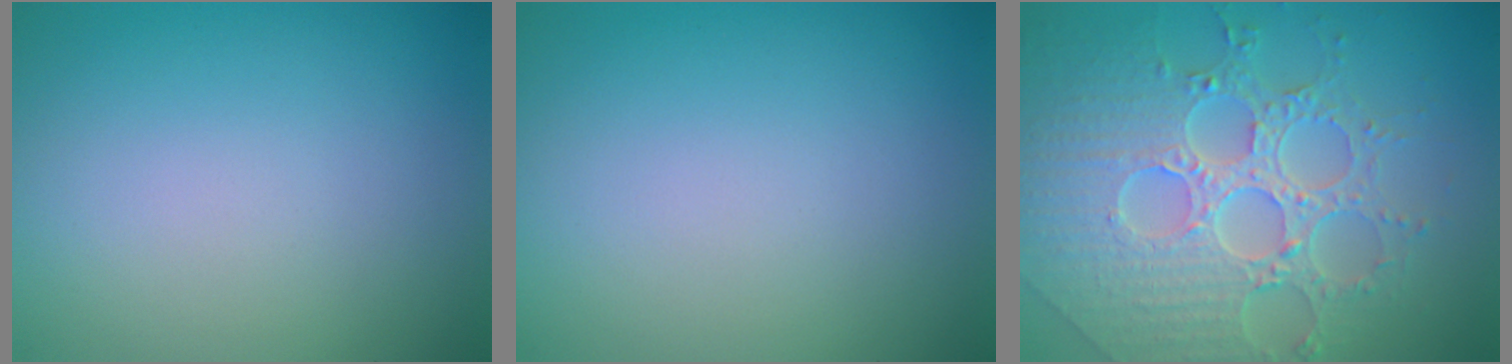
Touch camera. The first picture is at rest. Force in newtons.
{"total": 0.0}
{"total": 8.1, "press": 6.0, "slide": 5.4}